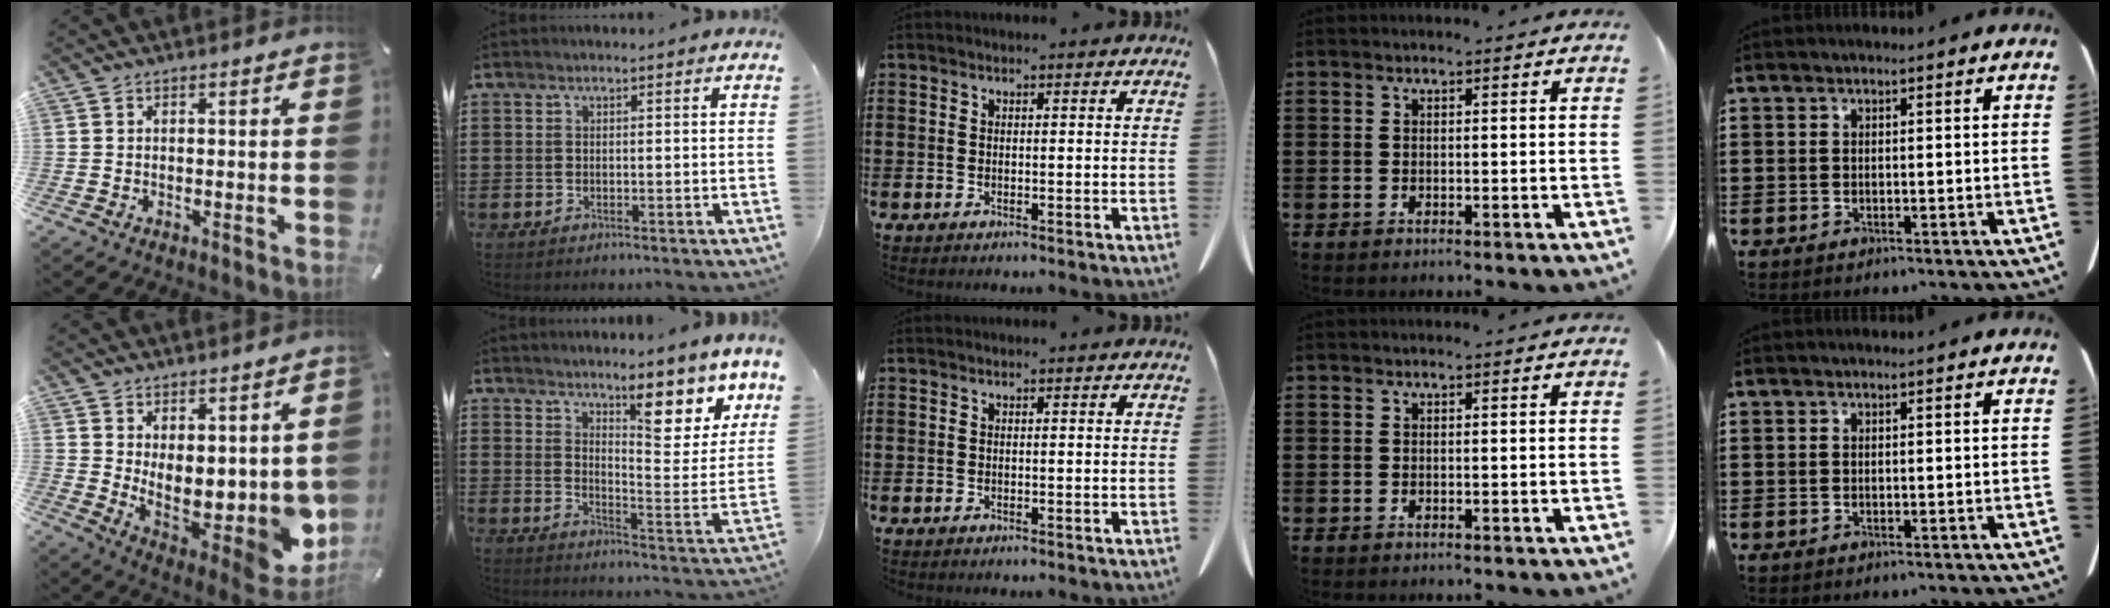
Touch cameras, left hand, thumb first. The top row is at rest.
{"thumb": {"total": 9.2, "force": [1.4, 6.0, 6.7], "torque": [-0.053, -0.053, 0.042]}, "index": {"total": 10.0, "force": [7.8, 1.9, 5.9], "torque": [-0.081, -0.059, 0.128]}}